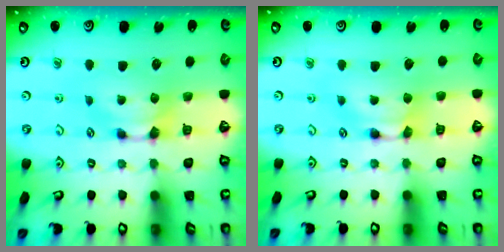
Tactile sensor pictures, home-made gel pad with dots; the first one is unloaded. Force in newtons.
{"total": 1.7, "press": 1.7, "slide": 0.1}